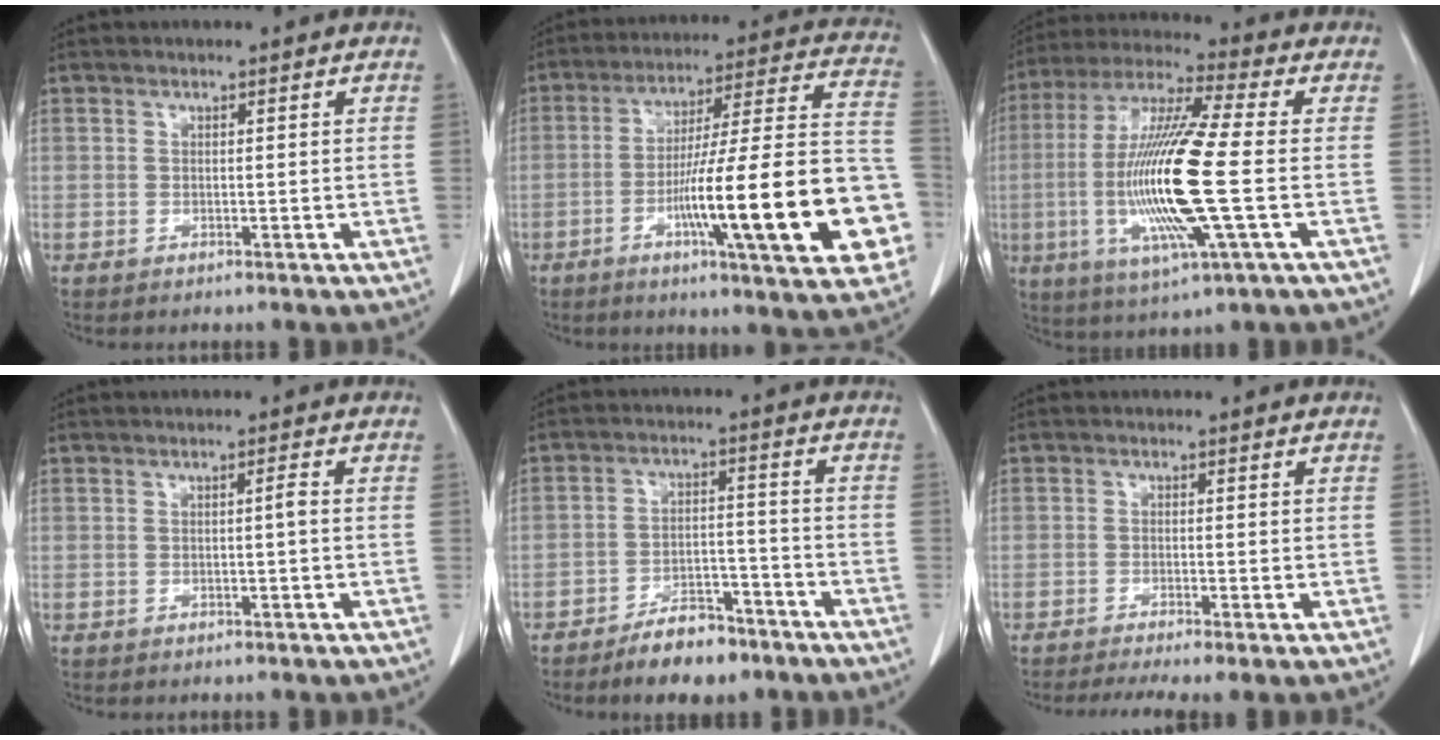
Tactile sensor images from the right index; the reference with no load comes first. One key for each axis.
{"total": 25.0, "fx": -7.5, "fy": 2.4, "fz": 23.7, "tx": -0.281, "ty": 0.008, "tz": -0.109}
{"total": 18.5, "fx": -2.6, "fy": 0.9, "fz": 18.3, "tx": -0.379, "ty": -0.013, "tz": -0.055}
{"total": 0.9, "fx": 0.0, "fy": 0.0, "fz": 0.9, "tx": -0.016, "ty": 0.002, "tz": -0.001}
{"total": 7.6, "fx": -5.7, "fy": 3.0, "fz": 3.9, "tx": -0.063, "ty": 0.006, "tz": -0.093}
{"total": 5.6, "fx": -4.2, "fy": 0.6, "fz": 3.7, "tx": -0.055, "ty": -0.012, "tz": -0.067}